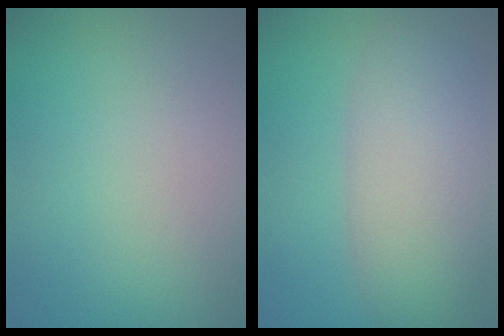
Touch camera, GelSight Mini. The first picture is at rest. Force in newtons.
{"total": 6.3, "press": 6.3, "slide": 0.4}